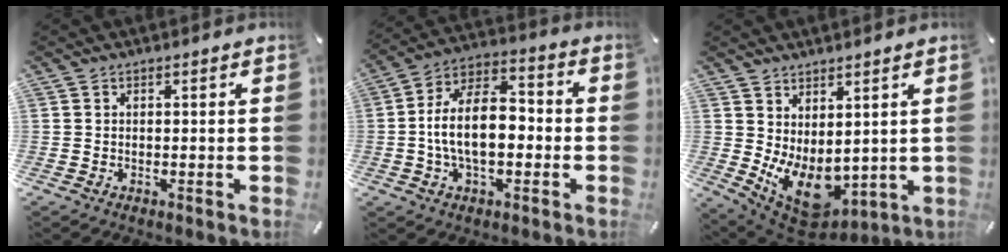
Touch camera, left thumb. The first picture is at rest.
{"total": 14.1, "force": [-2.6, 8.2, 11.2], "torque": [-0.209, 0.014, -0.049]}
{"total": 9.7, "force": [-0.6, 7.3, 6.4], "torque": [-0.104, -0.017, -0.002]}